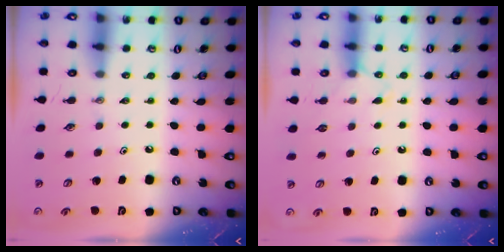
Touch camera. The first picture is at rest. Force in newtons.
{"total": 5.4, "press": 5.4, "slide": 0.6}